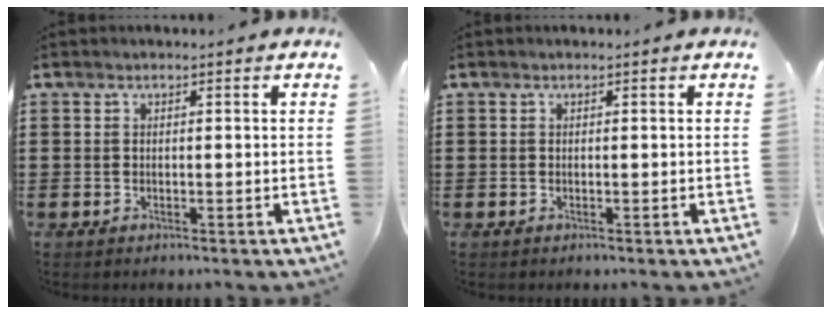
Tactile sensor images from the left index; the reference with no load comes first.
{"total": 0.0}